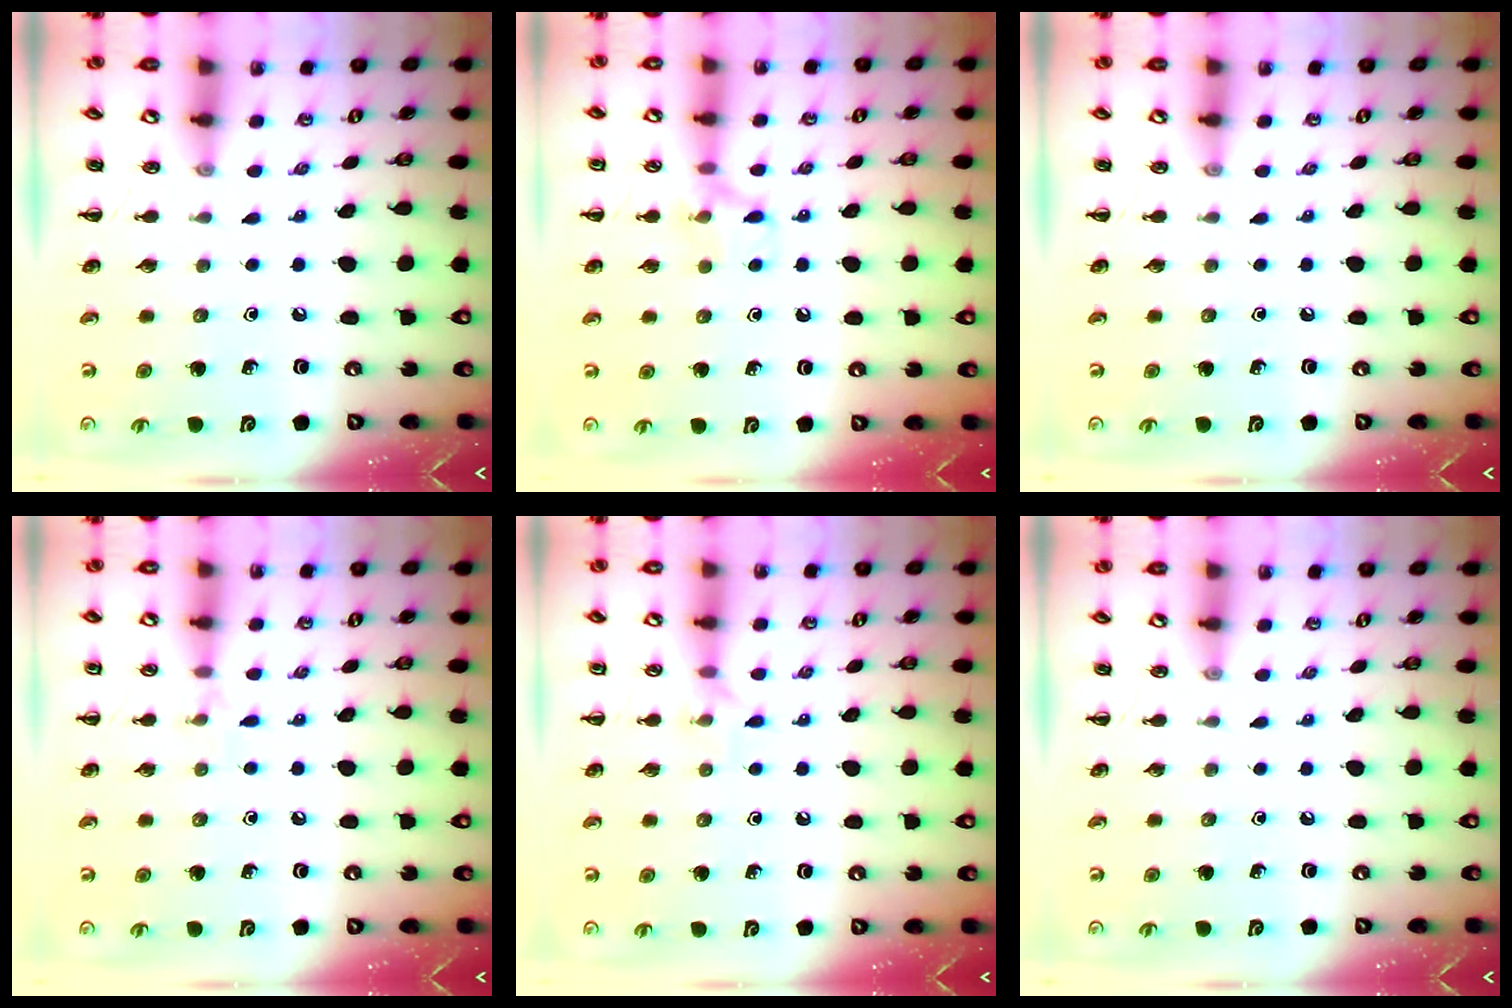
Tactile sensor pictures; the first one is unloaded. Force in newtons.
{"total": 8.1, "press": 7.9, "slide": 1.8}
{"total": 0.0}
{"total": 4.3, "press": 4.1, "slide": 1.5}
{"total": 5.9, "press": 5.8, "slide": 1.1}
{"total": 0.0}